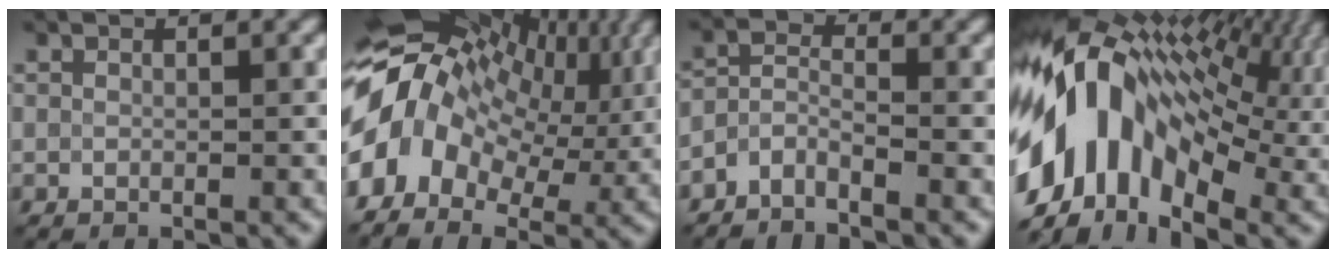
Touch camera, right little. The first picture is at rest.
{"total": 14.4, "force": [1.1, 10.2, 10.1], "torque": [-0.196, 0.016, 0.018]}
{"total": 2.3, "force": [-1.9, 0.6, 1.1], "torque": [-0.024, 0.002, -0.046]}
{"total": 15.5, "force": [-0.5, 10.0, 11.8], "torque": [-0.215, 0.022, -0.023]}